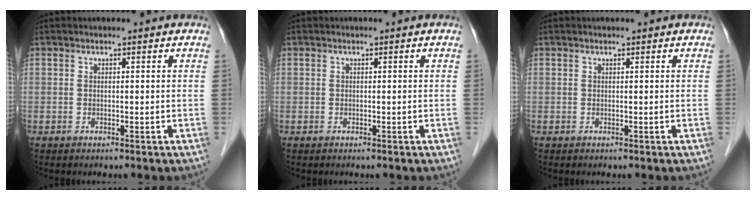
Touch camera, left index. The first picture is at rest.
{"total": 0.0}
{"total": 0.0}